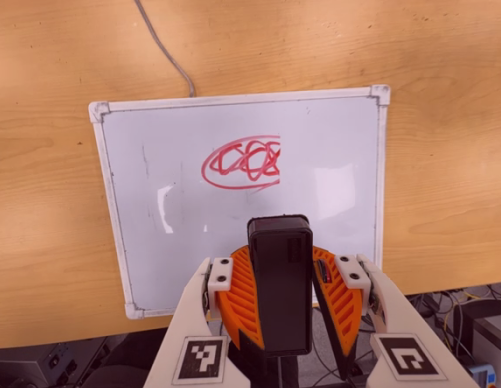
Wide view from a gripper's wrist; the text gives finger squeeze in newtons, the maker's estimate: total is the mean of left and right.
{"total": 9.3, "left": 9.6, "right": 9.0}